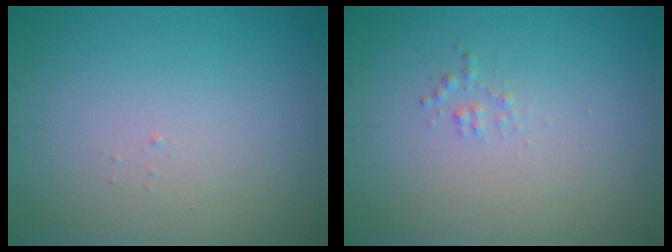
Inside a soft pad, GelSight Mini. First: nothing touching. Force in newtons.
{"total": 0.7, "press": 0.7, "slide": 0.0}